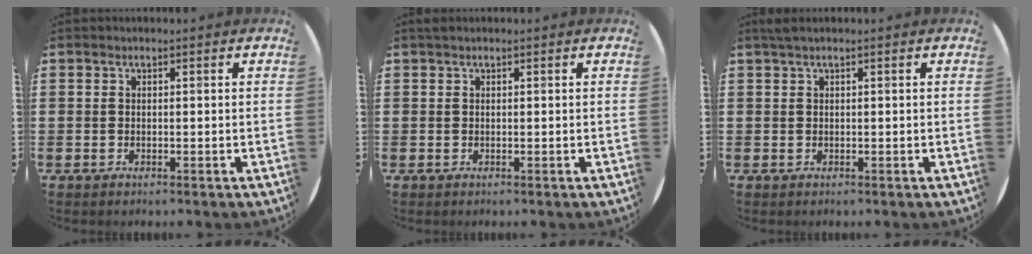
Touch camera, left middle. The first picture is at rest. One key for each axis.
{"total": 0.0}
{"total": 0.6, "fx": 0.4, "fy": -0.1, "fz": 0.5, "tx": -0.008, "ty": 0.001, "tz": 0.007}